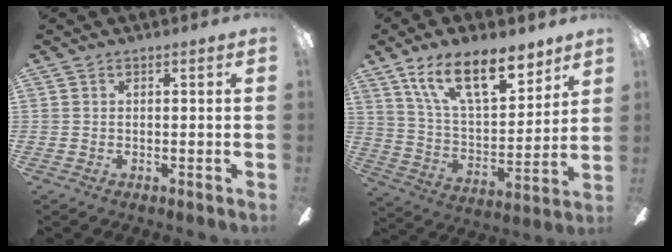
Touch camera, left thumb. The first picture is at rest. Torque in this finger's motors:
{"motor_torque": [0.93, 0.15, 1.65, -1.12, 0.22]}